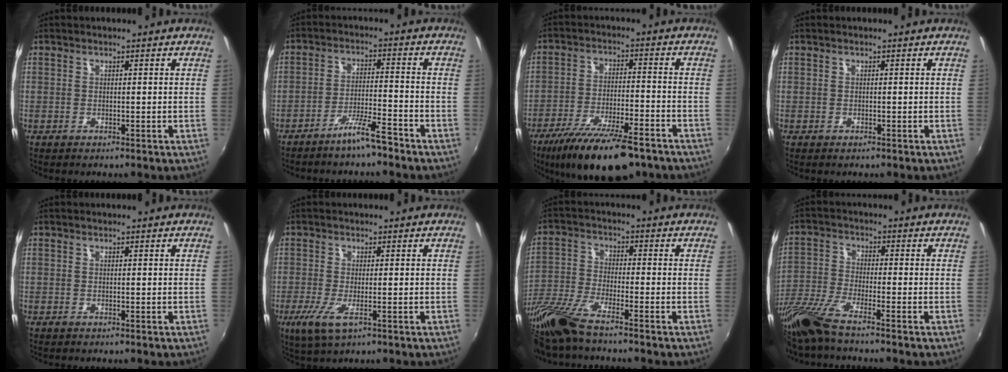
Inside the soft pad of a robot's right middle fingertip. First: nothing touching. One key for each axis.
{"total": 5.5, "fx": -4.6, "fy": 0.2, "fz": 3.0, "tx": -0.068, "ty": 0.003, "tz": -0.078}
{"total": 17.0, "fx": -12.5, "fy": 4.7, "fz": 10.5, "tx": -0.203, "ty": -0.032, "tz": -0.201}
{"total": 0.0}
{"total": 0.0}
{"total": 5.4, "fx": -2.2, "fy": 1.3, "fz": 4.8, "tx": -0.105, "ty": -0.020, "tz": -0.041}
{"total": 11.3, "fx": -9.1, "fy": 1.4, "fz": 6.5, "tx": -0.151, "ty": -0.027, "tz": -0.185}
{"total": 9.8, "fx": -8.0, "fy": 0.3, "fz": 5.7, "tx": -0.130, "ty": -0.029, "tz": -0.159}